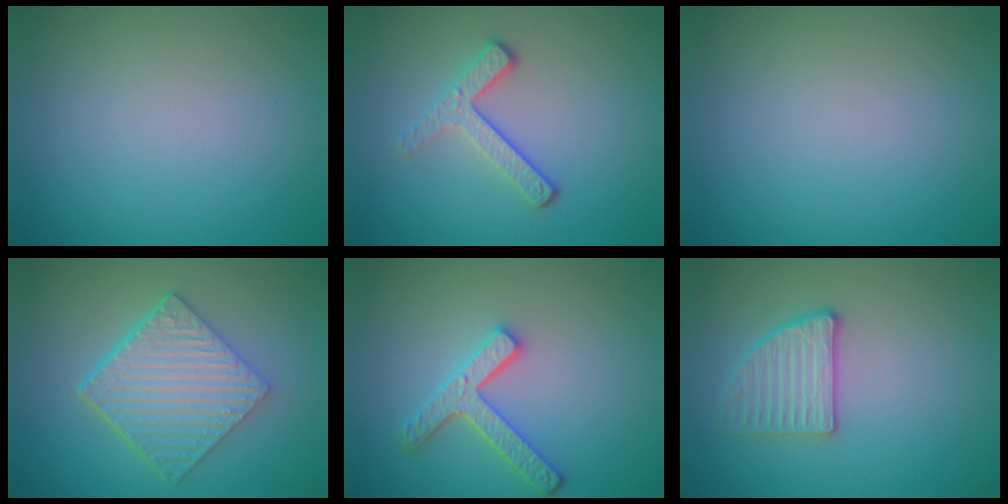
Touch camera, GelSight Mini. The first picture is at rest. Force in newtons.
{"total": 3.0, "press": 2.2, "slide": 2.1}
{"total": 0.0}
{"total": 6.6, "press": 4.7, "slide": 4.6}
{"total": 3.4, "press": 3.1, "slide": 1.4}
{"total": 2.8, "press": 2.8, "slide": 0.3}